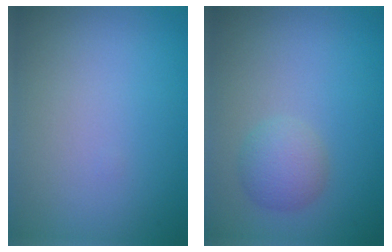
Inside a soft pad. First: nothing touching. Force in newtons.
{"total": 2.4, "press": 2.4, "slide": 0.0}